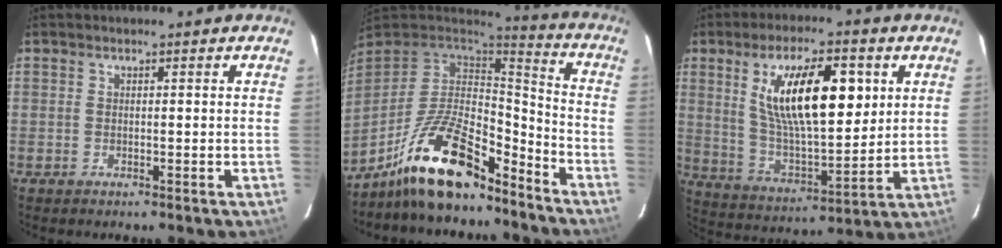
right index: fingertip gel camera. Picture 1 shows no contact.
{"total": 18.6, "force": [-13.1, 6.2, 11.5], "torque": [-0.239, -0.004, -0.238]}
{"total": 18.6, "force": [6.1, 6.6, 16.2], "torque": [-0.278, 0.008, 0.117]}